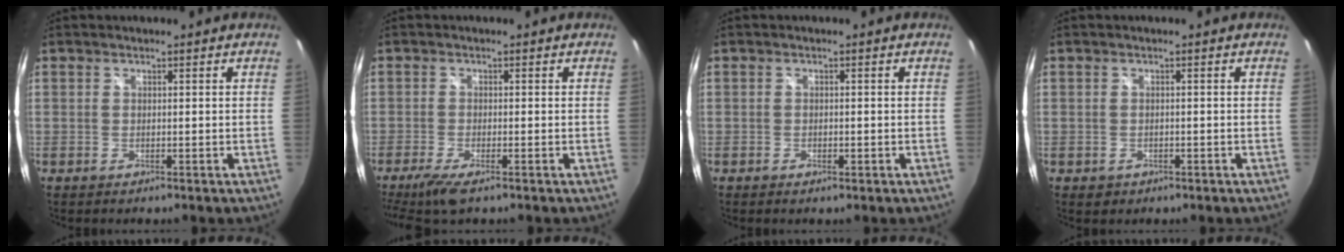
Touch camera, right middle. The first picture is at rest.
{"total": 5.2, "force": [-3.6, 0.6, 3.7], "torque": [-0.083, -0.020, -0.067]}
{"total": 1.1, "force": [-0.6, 0.6, 0.7], "torque": [-0.011, -0.003, -0.011]}
{"total": 2.0, "force": [-0.8, 1.6, 0.7], "torque": [-0.017, -0.005, -0.008]}